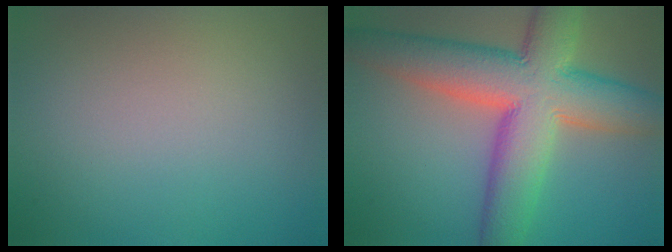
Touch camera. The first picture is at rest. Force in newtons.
{"total": 12.2, "press": 12.2, "slide": 0.7}